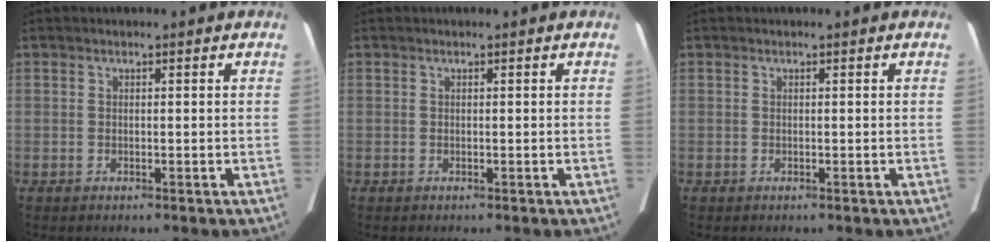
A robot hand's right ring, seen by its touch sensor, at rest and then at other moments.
{"total": 0.0}
{"total": 0.0}